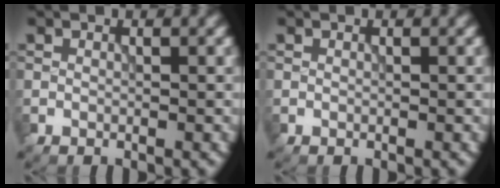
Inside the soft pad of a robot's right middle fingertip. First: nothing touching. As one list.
[{"total": 0.0}]